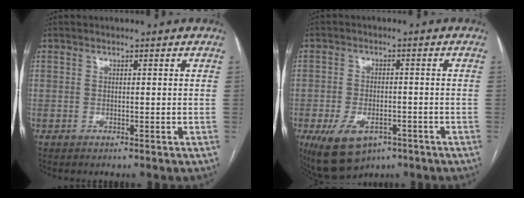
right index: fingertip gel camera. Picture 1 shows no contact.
{"total": 9.3, "force": [-5.1, 5.2, 5.8], "torque": [-0.107, -0.005, -0.071]}